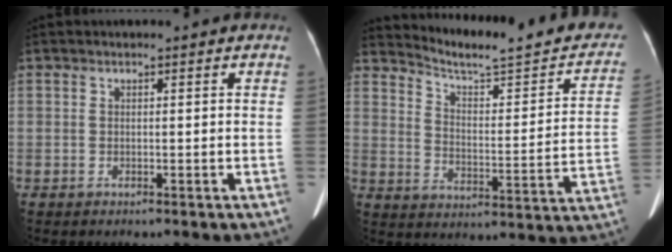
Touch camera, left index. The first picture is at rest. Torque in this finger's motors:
{"motor_torque": [0.27, -0.86, 0.00, 0.00]}